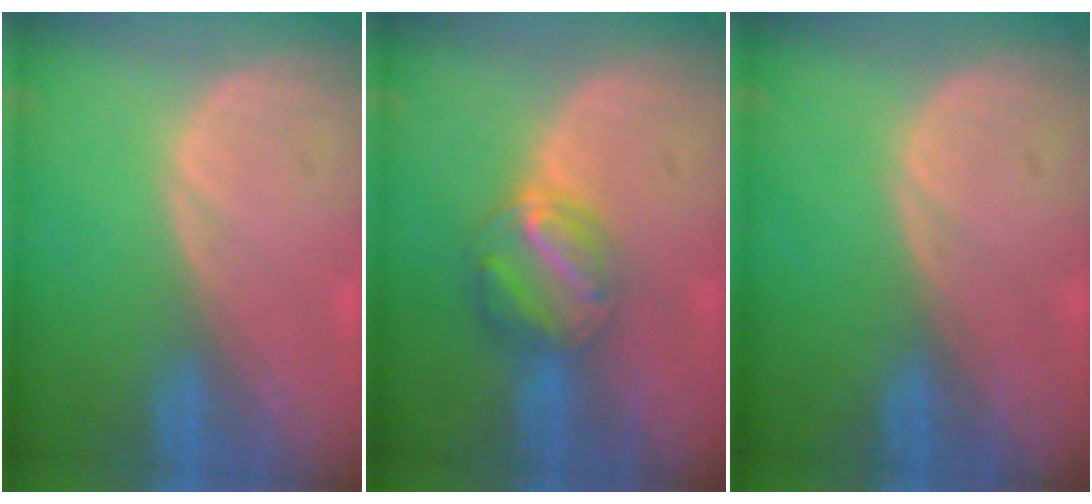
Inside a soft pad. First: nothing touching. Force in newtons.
{"total": 6.4, "press": 5.6, "slide": 3.1}
{"total": 0.0}